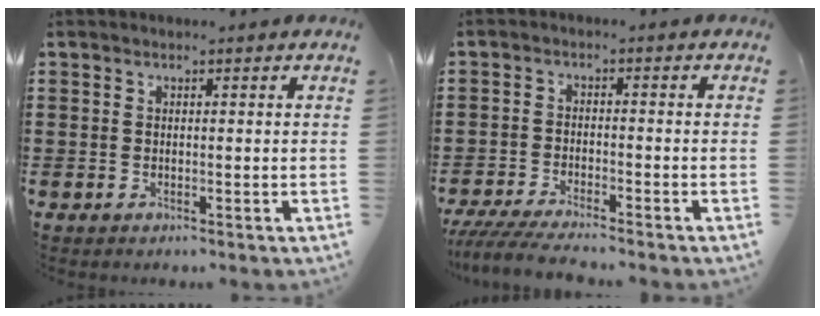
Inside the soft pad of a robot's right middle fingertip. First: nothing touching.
{"total": 4.3, "force": [-4.0, 0.1, 1.7], "torque": [-0.050, -0.017, -0.082]}